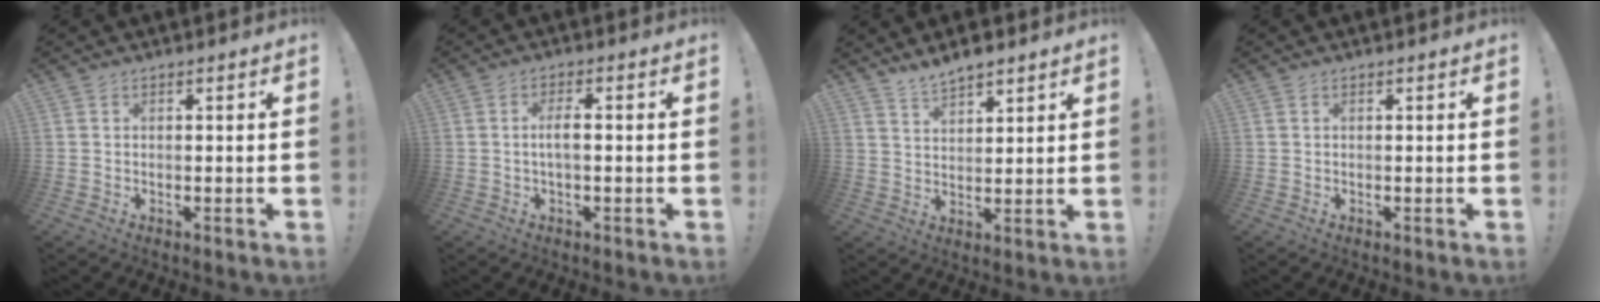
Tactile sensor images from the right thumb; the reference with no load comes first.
{"total": 4.0, "force": [-0.1, 1.0, 3.8], "torque": [-0.069, 0.000, -0.007]}
{"total": 5.6, "force": [4.9, 1.7, 2.1], "torque": [-0.030, -0.030, 0.087]}
{"total": 0.0}